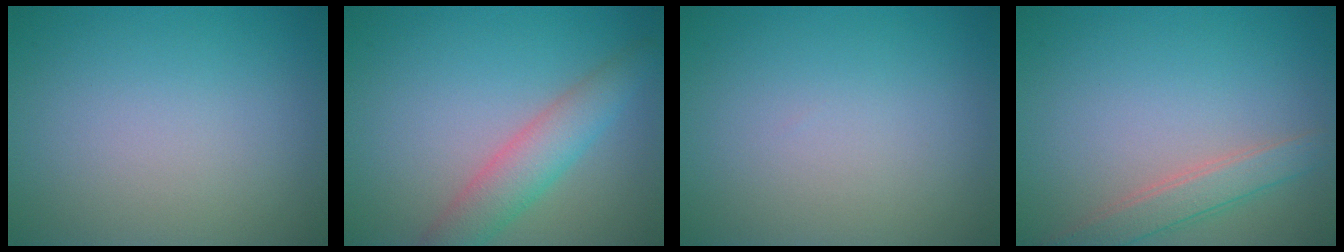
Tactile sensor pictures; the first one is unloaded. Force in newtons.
{"total": 4.2, "press": 4.2, "slide": 0.2}
{"total": 0.0}
{"total": 2.7, "press": 2.7, "slide": 0.1}